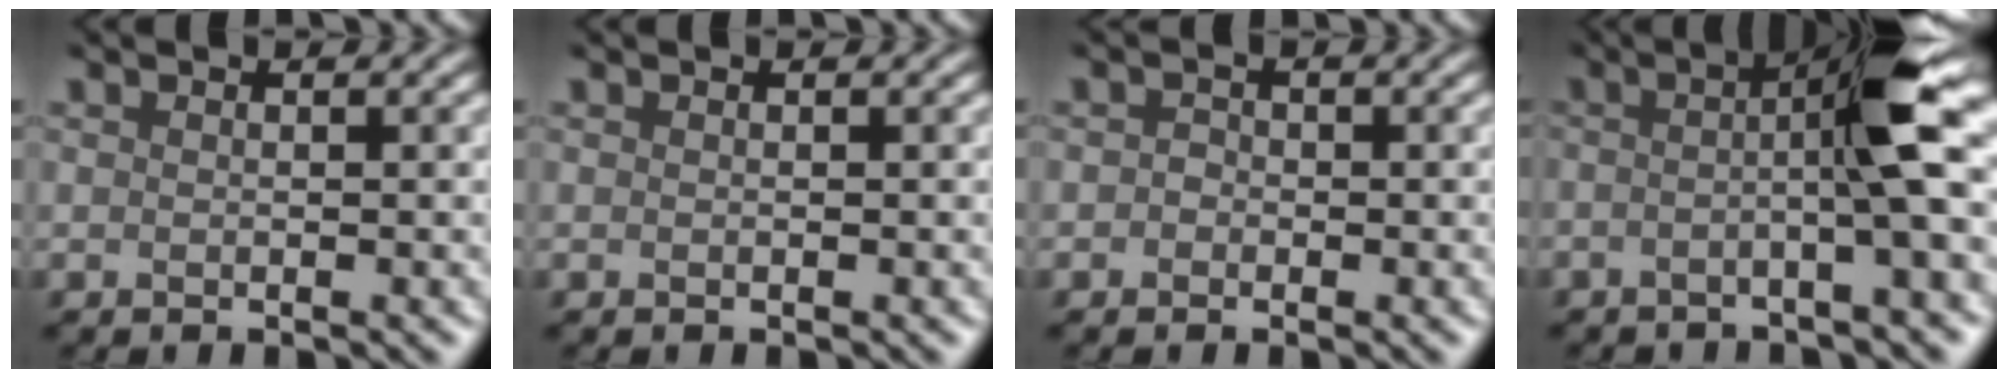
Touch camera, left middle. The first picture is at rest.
{"total": 0.0}
{"total": 0.8, "force": [-0.4, 0.2, -0.6], "torque": [0.002, -0.001, -0.006]}
{"total": 6.4, "force": [-0.4, 0.5, 6.3], "torque": [-0.092, 0.013, -0.021]}